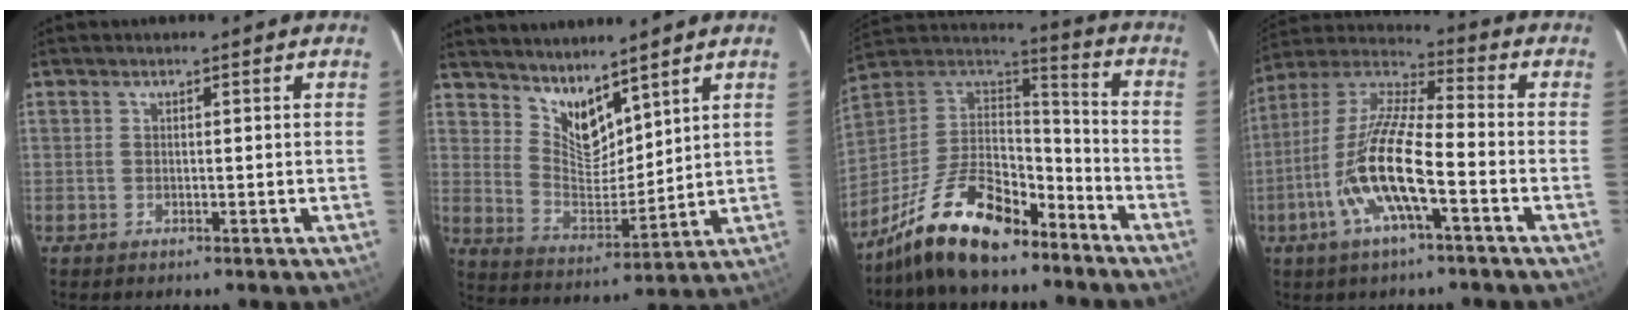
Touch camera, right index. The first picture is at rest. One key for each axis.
{"total": 8.9, "fx": 7.3, "fy": 3.3, "fz": 3.9, "tx": -0.066, "ty": -0.008, "tz": 0.145}
{"total": 20.6, "fx": -14.3, "fy": 8.7, "fz": 12.0, "tx": -0.249, "ty": 0.006, "tz": -0.248}
{"total": 15.2, "fx": -5.7, "fy": 3.1, "fz": 13.7, "tx": -0.276, "ty": -0.008, "tz": -0.117}